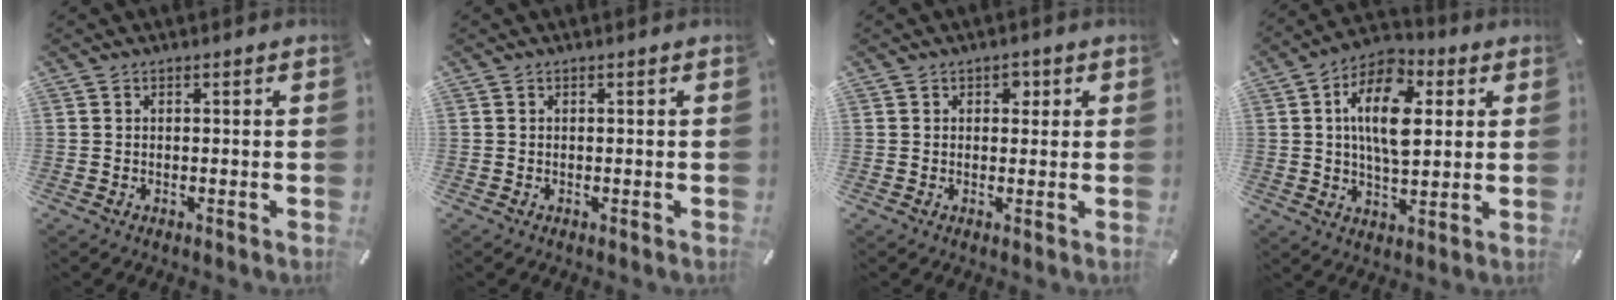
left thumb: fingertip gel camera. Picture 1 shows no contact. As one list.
[{"total": 0.0}, {"total": 2.1, "force": [0.7, 1.7, 1.1], "torque": [0.000, -0.002, 0.004]}, {"total": 14.5, "force": [3.5, 8.6, 11.2], "torque": [-0.211, -0.003, 0.056]}]